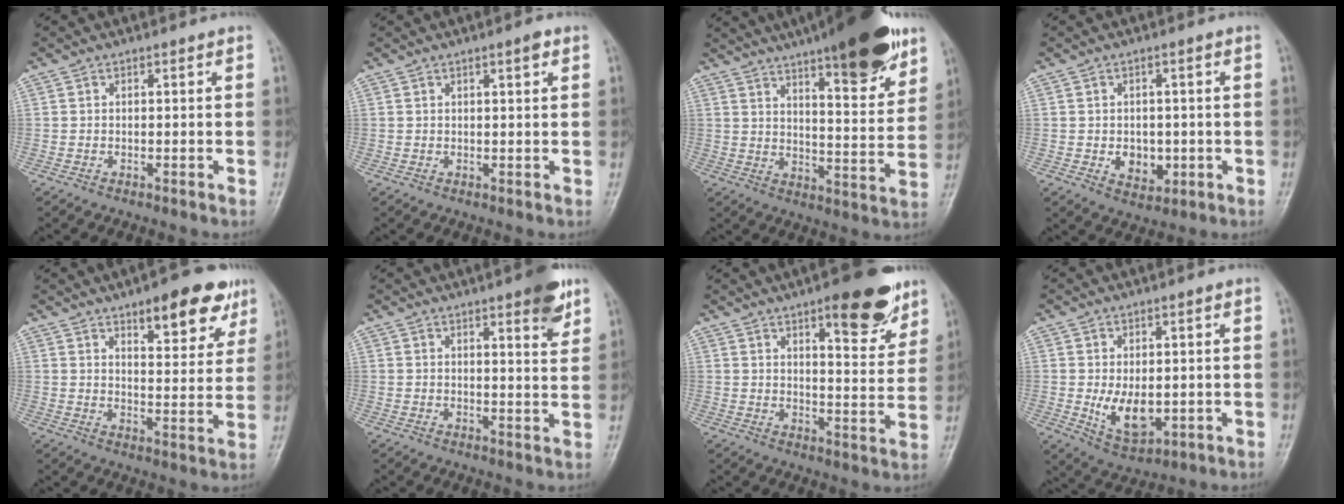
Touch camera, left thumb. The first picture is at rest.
{"total": 2.0, "force": [1.1, 0.3, 1.6], "torque": [-0.024, -0.004, 0.016]}
{"total": 20.9, "force": [13.9, 5.0, 14.7], "torque": [-0.184, -0.061, 0.202]}
{"total": 5.3, "force": [-0.8, 3.9, 3.4], "torque": [-0.031, -0.003, -0.002]}
{"total": 13.0, "force": [7.9, 4.7, 9.1], "torque": [-0.083, -0.038, 0.107]}
{"total": 7.0, "force": [4.2, 1.5, 5.3], "torque": [-0.060, -0.021, 0.052]}
{"total": 13.6, "force": [8.5, 4.2, 9.7], "torque": [-0.096, -0.047, 0.116]}
{"total": 7.7, "force": [-0.2, 4.4, 6.3], "torque": [-0.089, -0.017, 0.010]}